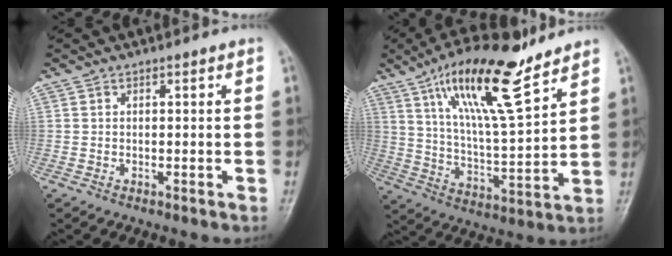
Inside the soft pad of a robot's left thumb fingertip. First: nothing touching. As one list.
[{"total": 18.7, "force": [11.6, 4.7, 13.8], "torque": [-0.223, -0.052, 0.211]}]